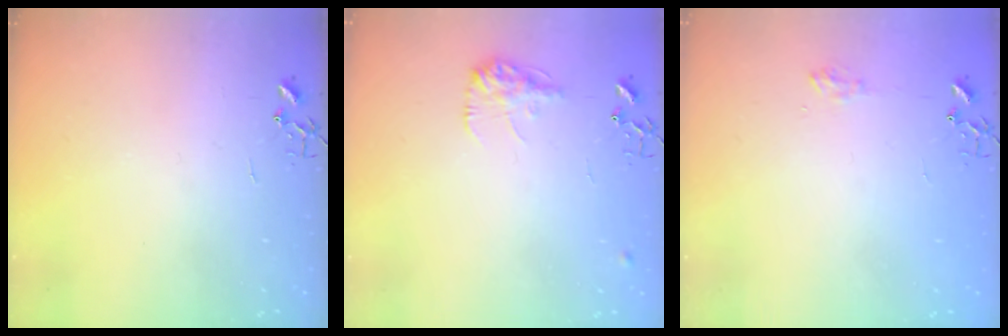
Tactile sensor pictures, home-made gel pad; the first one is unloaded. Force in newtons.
{"total": 10.5, "press": 10.5, "slide": 0.5}
{"total": 8.1, "press": 8.0, "slide": 0.9}